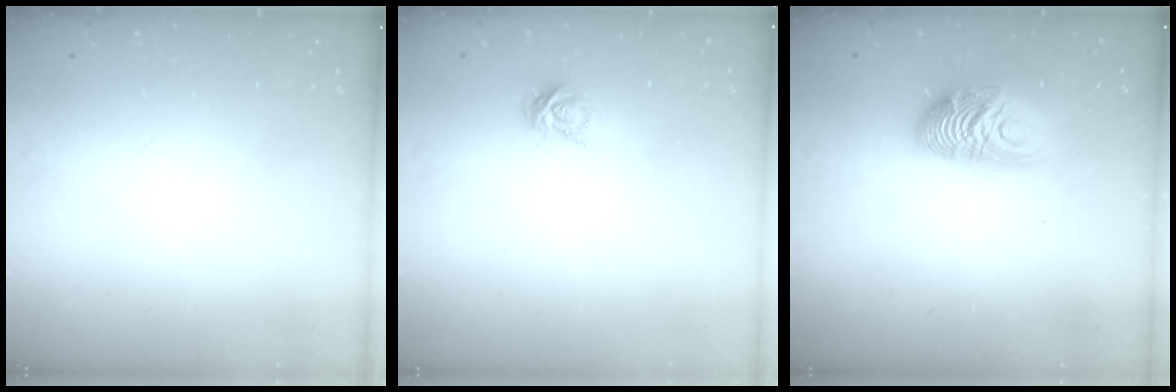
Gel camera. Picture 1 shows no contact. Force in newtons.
{"total": 3.8, "press": 3.8, "slide": 0.2}
{"total": 12.5, "press": 12.5, "slide": 0.3}